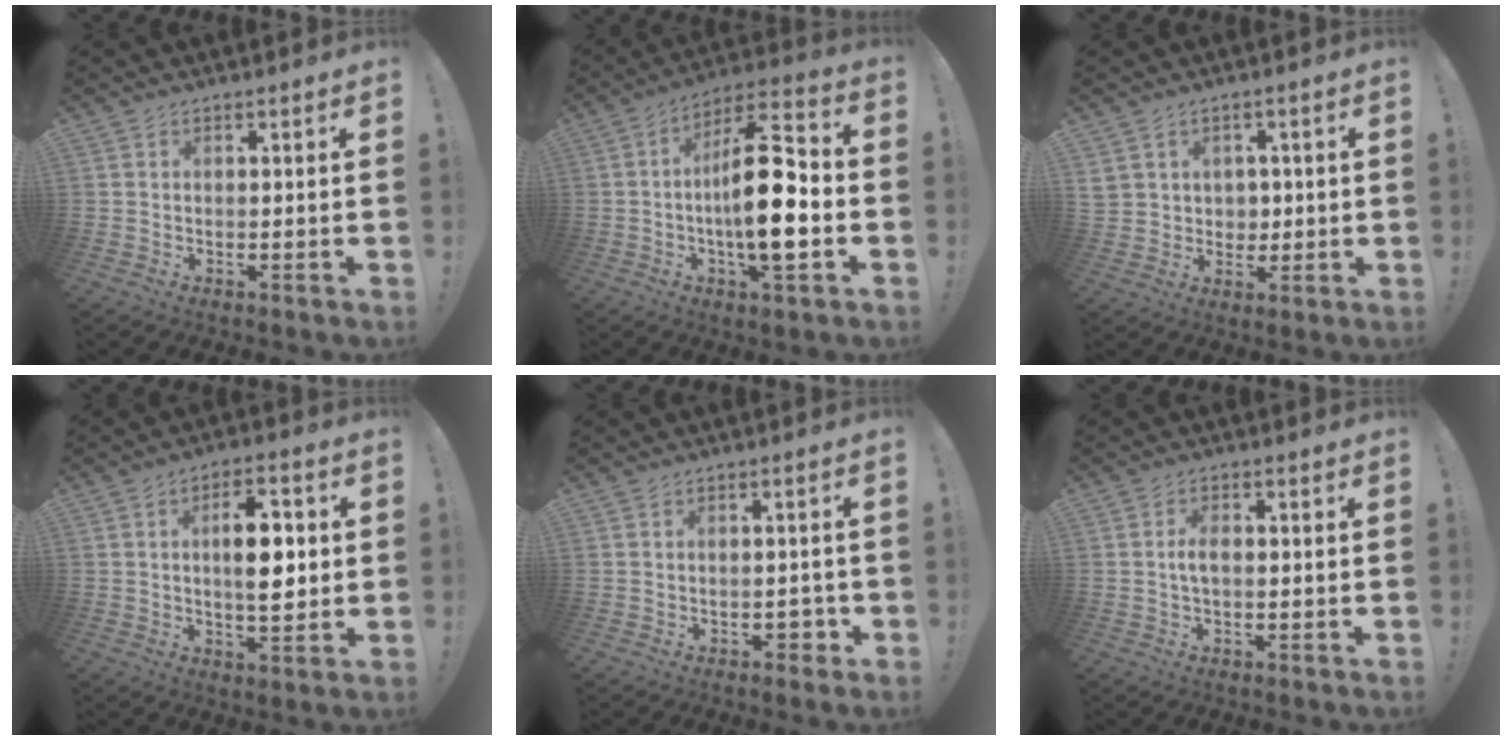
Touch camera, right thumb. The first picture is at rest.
{"total": 18.3, "force": [-2.4, 5.6, 17.2], "torque": [-0.283, 0.001, -0.045]}
{"total": 5.8, "force": [2.3, 5.2, 0.6], "torque": [-0.016, -0.012, 0.050]}
{"total": 10.7, "force": [0.8, 5.5, 9.2], "torque": [-0.131, 0.001, 0.009]}
{"total": 3.6, "force": [-1.4, 2.6, 2.1], "torque": [-0.022, 0.004, -0.024]}
{"total": 3.2, "force": [-0.2, 1.6, 2.8], "torque": [-0.050, 0.008, -0.004]}